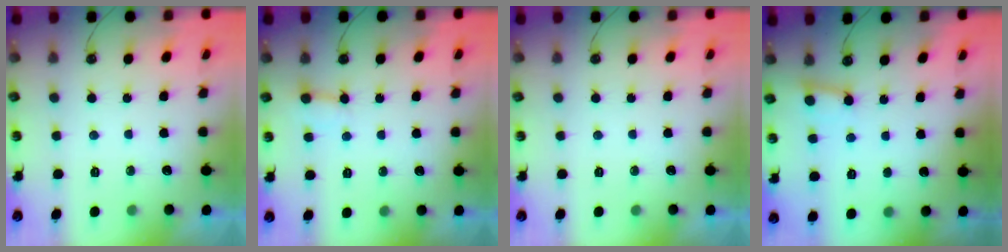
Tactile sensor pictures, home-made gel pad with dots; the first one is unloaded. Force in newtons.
{"total": 2.6, "press": 2.6, "slide": 0.1}
{"total": 0.0}
{"total": 2.6, "press": 2.5, "slide": 0.7}